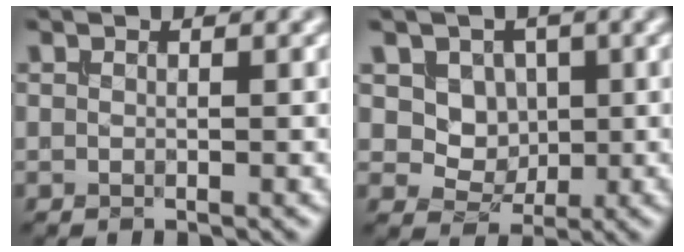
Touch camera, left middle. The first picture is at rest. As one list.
[{"total": 4.4, "force": [1.2, 3.6, 2.1], "torque": [-0.048, -0.012, 0.033]}]